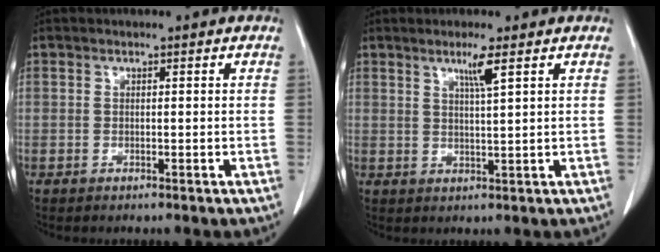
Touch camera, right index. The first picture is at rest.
{"total": 3.2, "force": [1.8, -0.6, 2.6], "torque": [-0.051, -0.006, 0.035]}